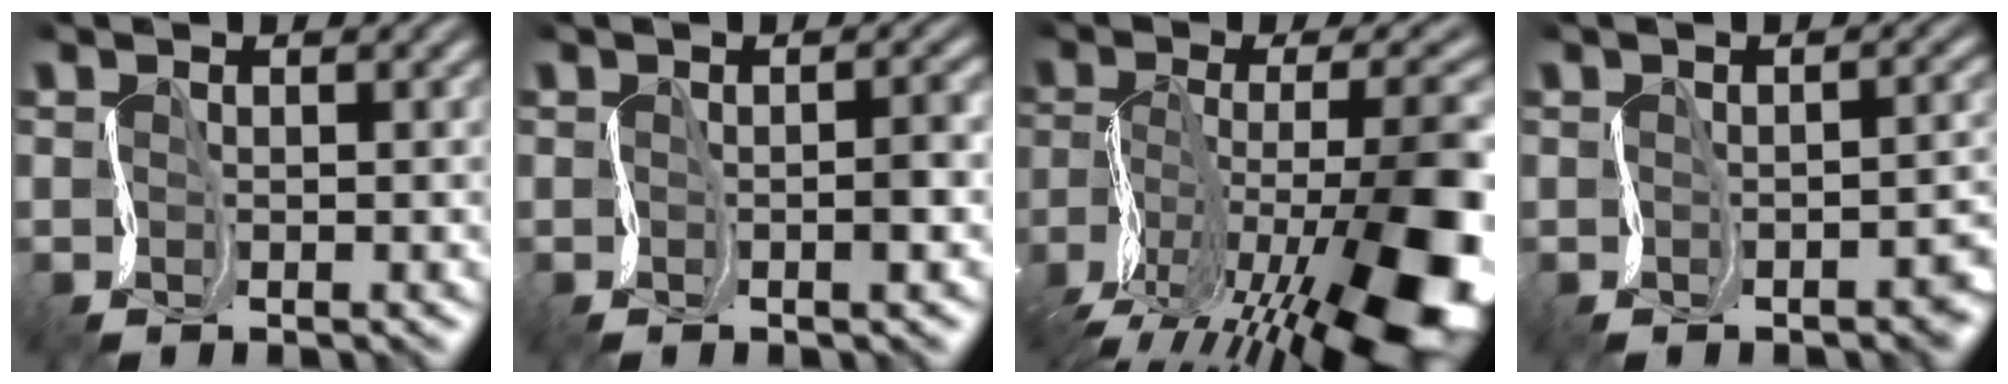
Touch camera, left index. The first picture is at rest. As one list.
[{"total": 2.4, "force": [-0.1, 0.6, 2.3], "torque": [-0.025, 0.009, -0.004]}, {"total": 16.3, "force": [-6.8, 6.6, 13.3], "torque": [-0.210, 0.027, -0.109]}, {"total": 3.9, "force": [-1.9, 1.3, 3.1], "torque": [-0.027, 0.002, -0.023]}]